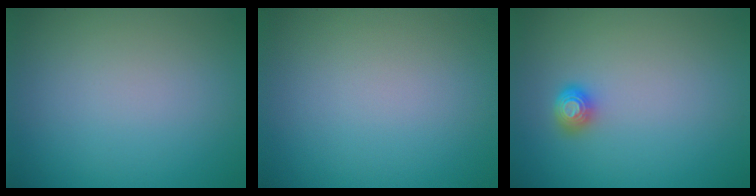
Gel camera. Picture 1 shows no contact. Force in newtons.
{"total": 0.0}
{"total": 1.6, "press": 1.2, "slide": 1.0}